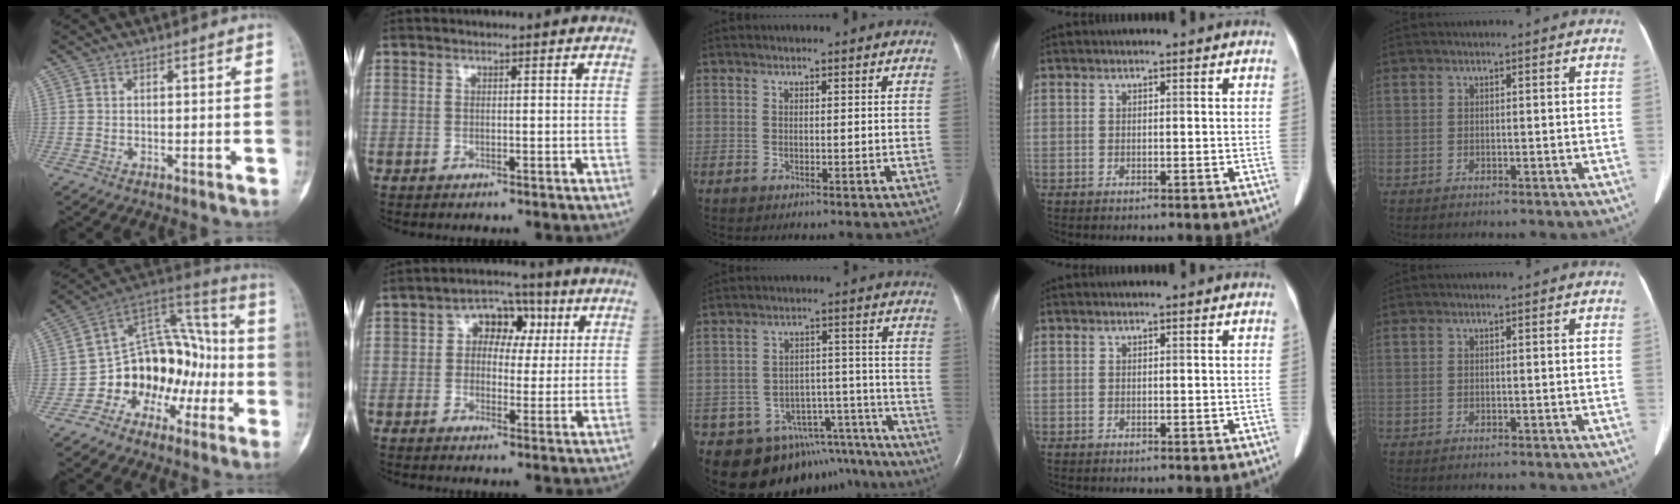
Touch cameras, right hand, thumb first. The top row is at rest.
{"thumb": {"total": 17.3, "force": [-5.7, 13.0, 9.9], "torque": [-0.082, 0.105, -0.096]}, "index": {"total": 6.8, "force": [1.7, 4.6, 4.7], "torque": [-0.061, 0.027, 0.022]}, "middle": {"total": 16.5, "force": [-14.1, 8.1, 3.1], "torque": [-0.030, 0.057, -0.175]}}